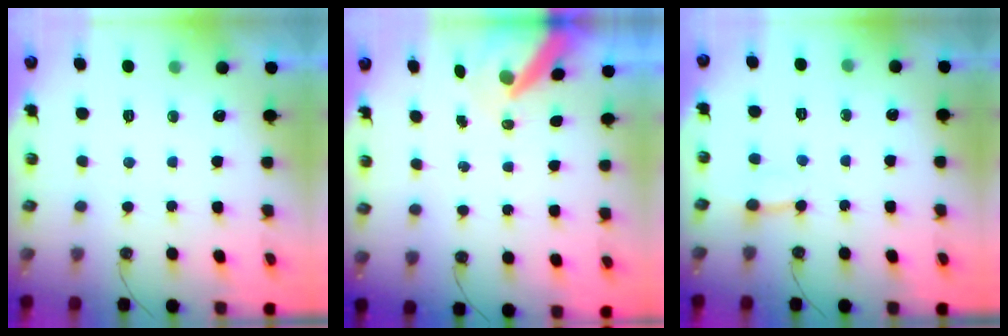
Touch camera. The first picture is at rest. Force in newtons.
{"total": 8.5, "press": 8.4, "slide": 0.8}
{"total": 3.0, "press": 2.9, "slide": 0.3}